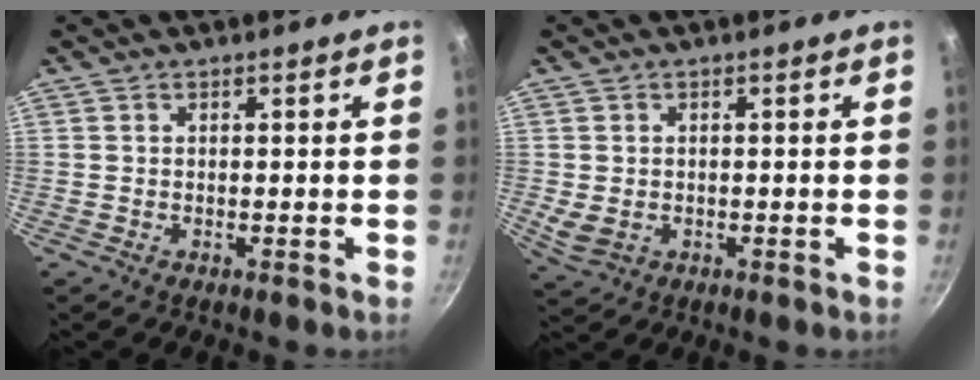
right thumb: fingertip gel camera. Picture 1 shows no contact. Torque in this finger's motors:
{"motor_torque": [2.43, 2.31, 0.04, -0.15, 0.04]}